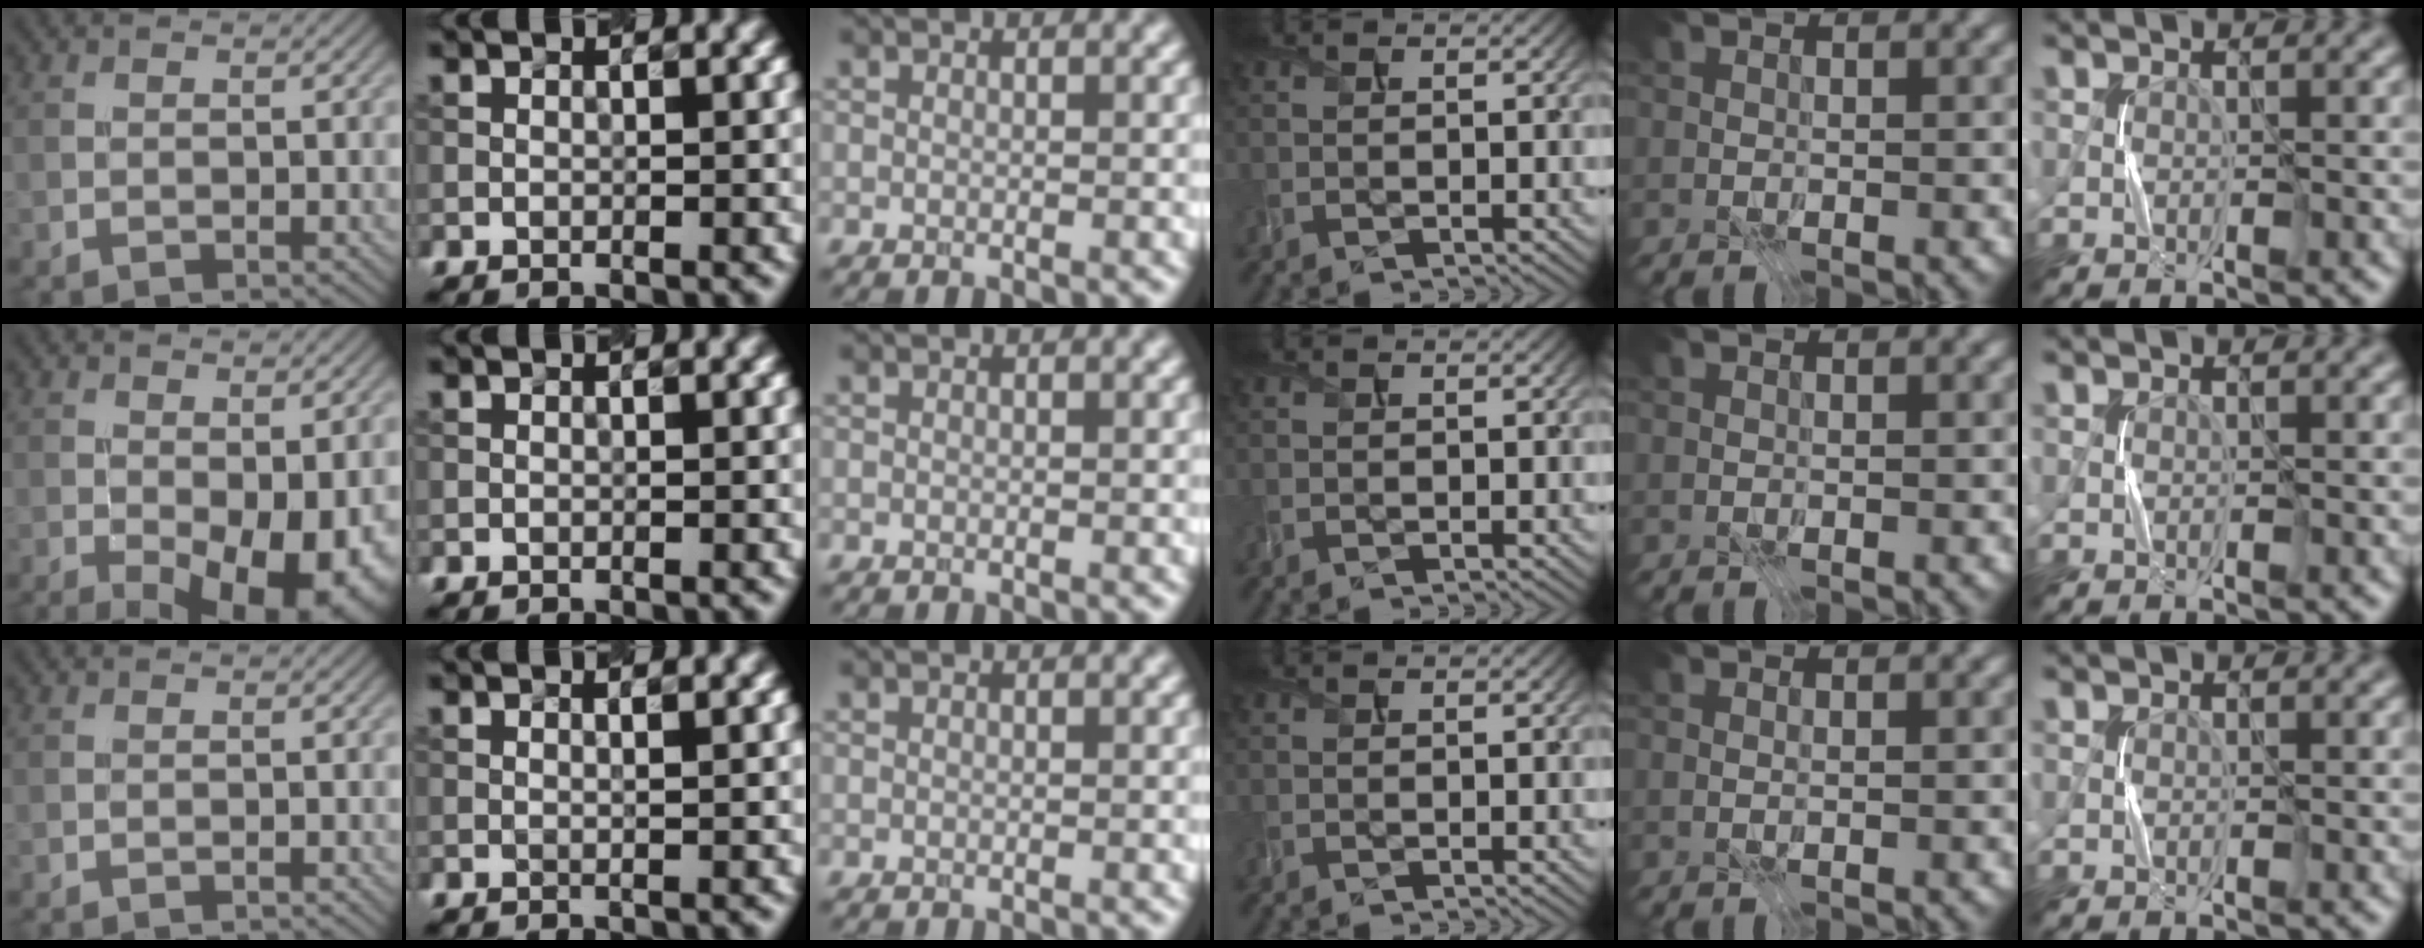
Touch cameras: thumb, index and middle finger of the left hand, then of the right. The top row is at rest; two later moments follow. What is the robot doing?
{"motion": "press", "object": "syringe"}